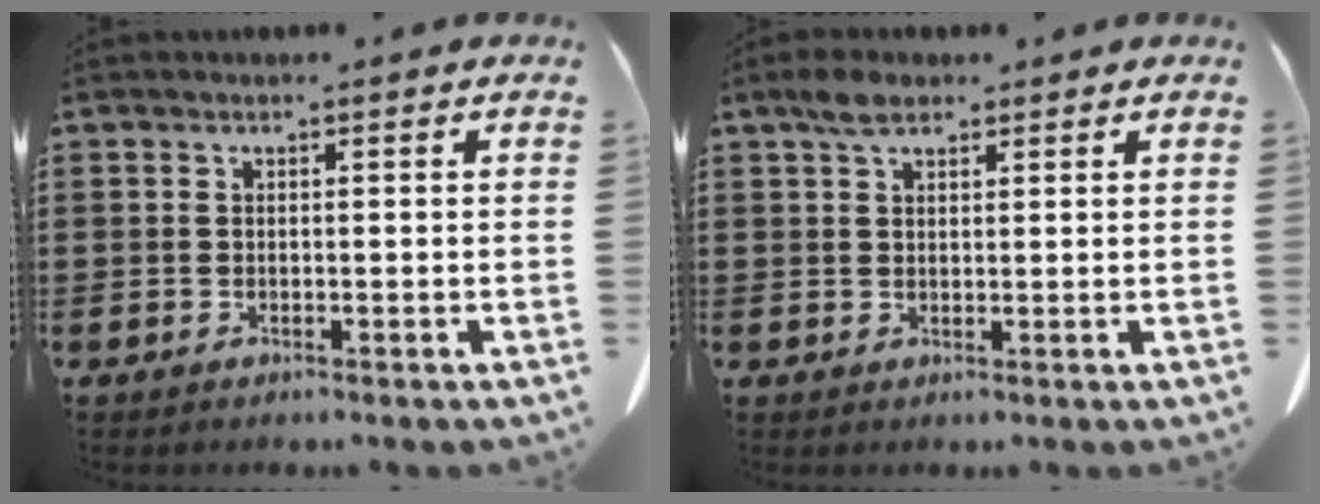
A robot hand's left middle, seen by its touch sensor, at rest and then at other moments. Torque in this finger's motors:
{"motor_torque": [1.53, 0.61, 0.17, 0.15]}